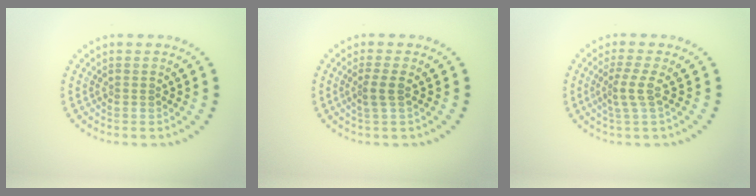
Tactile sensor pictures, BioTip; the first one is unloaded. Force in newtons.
{"total": 1.6, "press": 1.3, "slide": 0.9}
{"total": 2.2, "press": 1.6, "slide": 1.5}